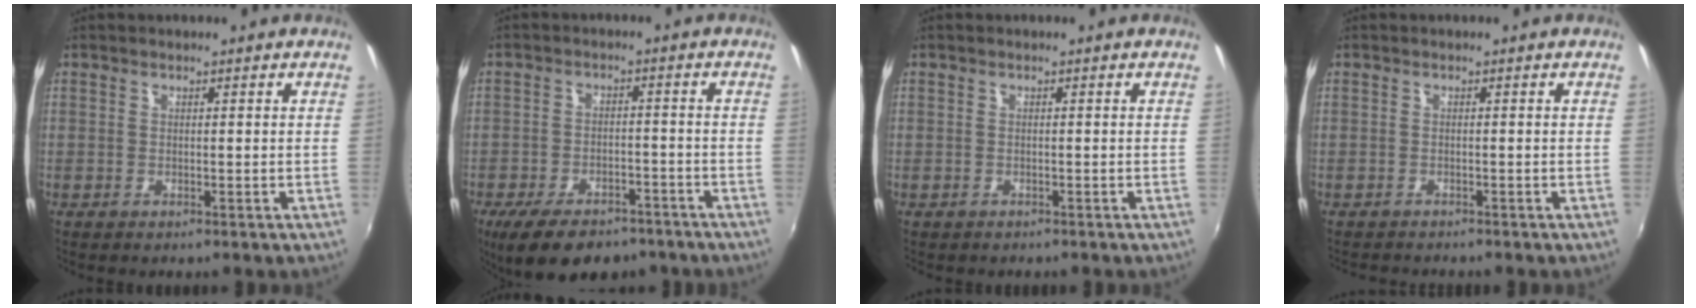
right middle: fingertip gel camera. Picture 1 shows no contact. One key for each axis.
{"total": 13.8, "fx": -10.2, "fy": 5.9, "fz": 7.3, "tx": -0.158, "ty": -0.024, "tz": -0.151}
{"total": 0.7, "fx": -0.5, "fy": 0.5, "fz": -0.1, "tx": -0.002, "ty": -0.002, "tz": -0.007}
{"total": 2.2, "fx": -2.1, "fy": 0.3, "fz": 0.4, "tx": -0.015, "ty": -0.016, "tz": -0.034}